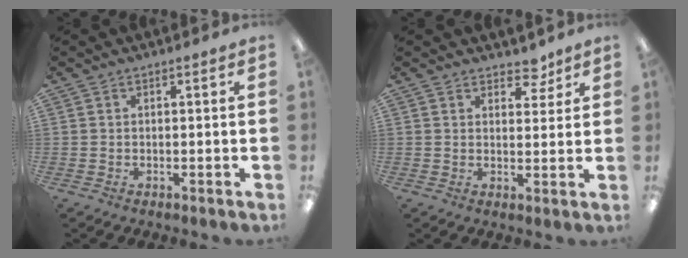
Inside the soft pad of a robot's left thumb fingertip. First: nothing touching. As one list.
[{"total": 4.7, "force": [3.8, 2.3, 1.4], "torque": [-0.003, -0.022, 0.064]}]